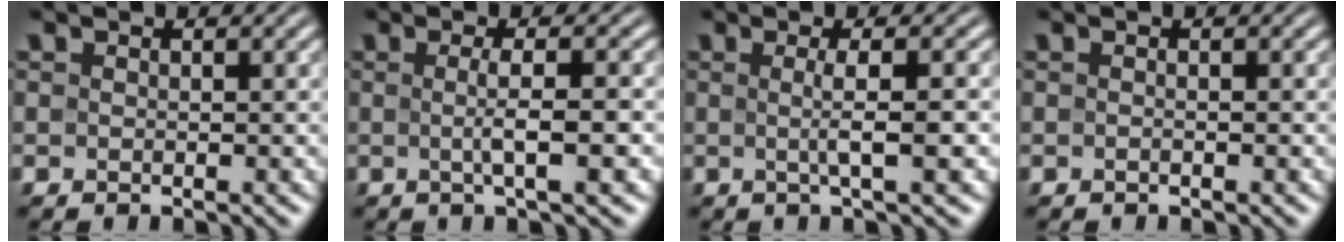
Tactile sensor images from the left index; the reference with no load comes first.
{"total": 3.6, "force": [-0.1, 0.7, 3.5], "torque": [-0.055, -0.001, -0.004]}
{"total": 3.6, "force": [0.0, 0.7, 3.6], "torque": [-0.053, 0.001, -0.004]}
{"total": 0.7, "force": [-0.2, 0.2, 0.6], "torque": [-0.011, -0.004, -0.009]}